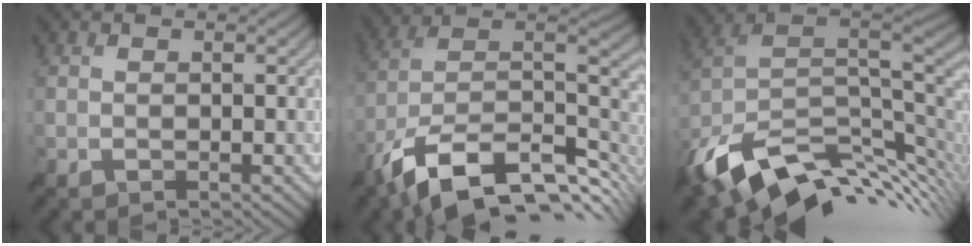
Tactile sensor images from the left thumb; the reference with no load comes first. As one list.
[{"total": 16.7, "force": [-9.4, 8.2, 11.1], "torque": [-0.249, -0.024, -0.155]}, {"total": 15.1, "force": [-5.4, 8.8, 11.1], "torque": [-0.235, -0.023, -0.084]}]